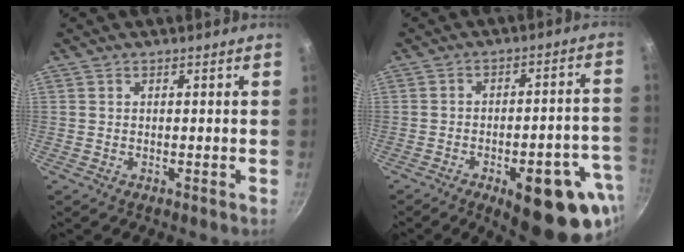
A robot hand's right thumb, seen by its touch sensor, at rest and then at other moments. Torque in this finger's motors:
{"motor_torque": [2.58, 1.74, 0.38, -0.52, 0.34]}